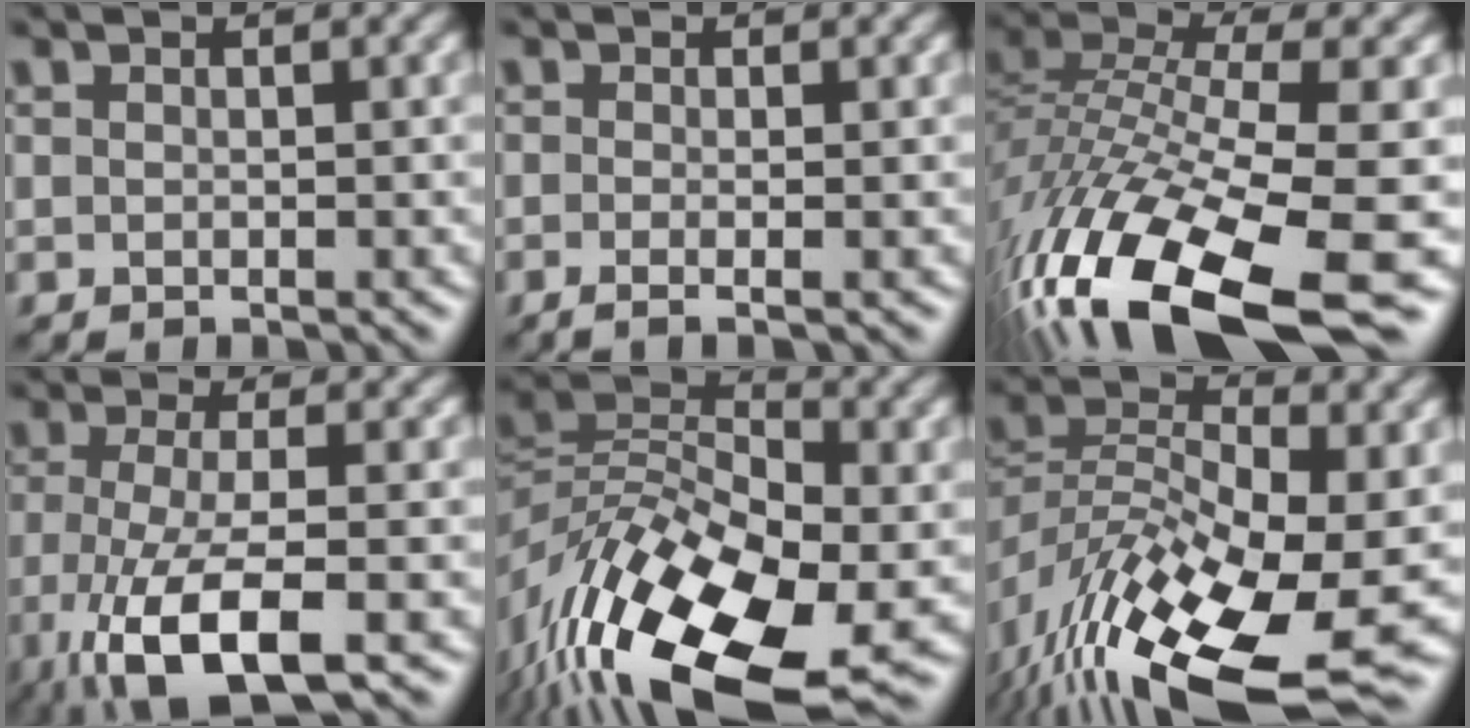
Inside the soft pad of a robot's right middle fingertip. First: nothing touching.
{"total": 1.8, "force": [-0.5, 0.7, 1.6], "torque": [-0.025, -0.009, -0.012]}
{"total": 16.9, "force": [-9.2, 5.3, 13.1], "torque": [-0.293, -0.013, -0.156]}
{"total": 8.9, "force": [-4.4, 2.6, 7.3], "torque": [-0.151, -0.017, -0.079]}
{"total": 16.4, "force": [-6.5, 8.0, 12.8], "torque": [-0.264, 0.002, -0.125]}
{"total": 16.3, "force": [-8.0, 6.9, 12.4], "torque": [-0.263, -0.025, -0.130]}